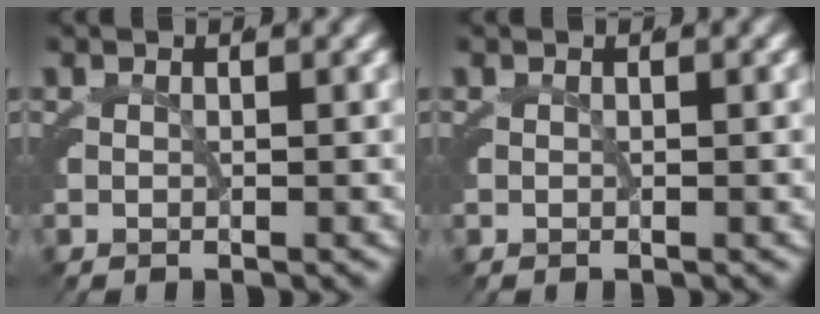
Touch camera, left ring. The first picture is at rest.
{"total": 0.0}